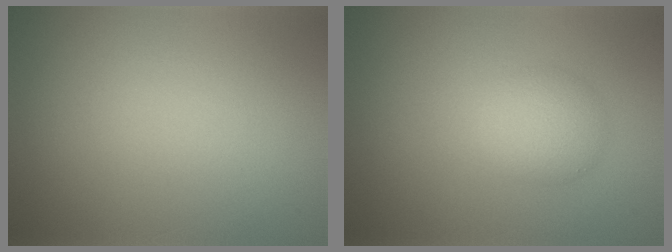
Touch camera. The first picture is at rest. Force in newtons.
{"total": 2.9, "press": 2.9, "slide": 0.0}